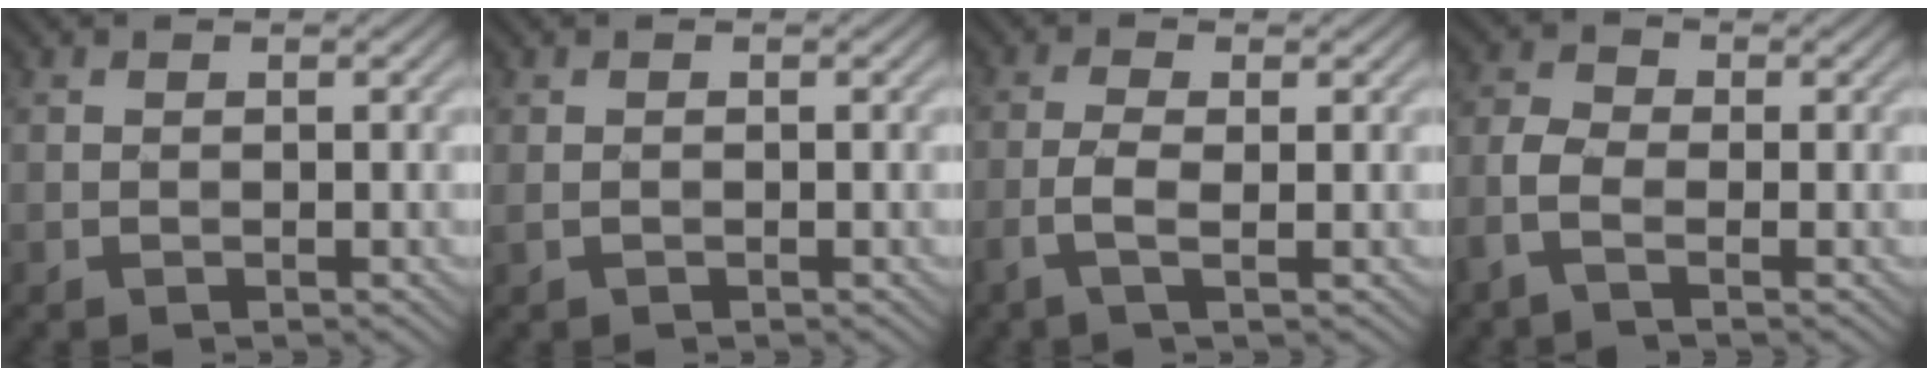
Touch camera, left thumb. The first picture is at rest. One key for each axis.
{"total": 0.8, "fx": 0.0, "fy": 0.4, "fz": 0.6, "tx": -0.019, "ty": 0.000, "tz": 0.001}
{"total": 2.9, "fx": -0.8, "fy": 0.7, "fz": 2.7, "tx": -0.070, "ty": 0.001, "tz": -0.021}
{"total": 3.5, "fx": -1.6, "fy": 1.7, "fz": 2.6, "tx": -0.072, "ty": 0.008, "tz": -0.044}